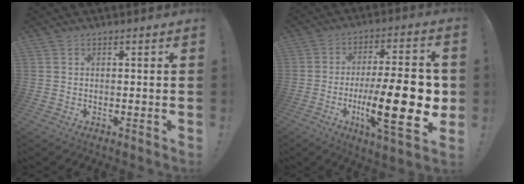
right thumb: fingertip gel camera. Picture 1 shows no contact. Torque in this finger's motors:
{"motor_torque": [2.41, 1.98, 0.55, -0.25, 0.13]}